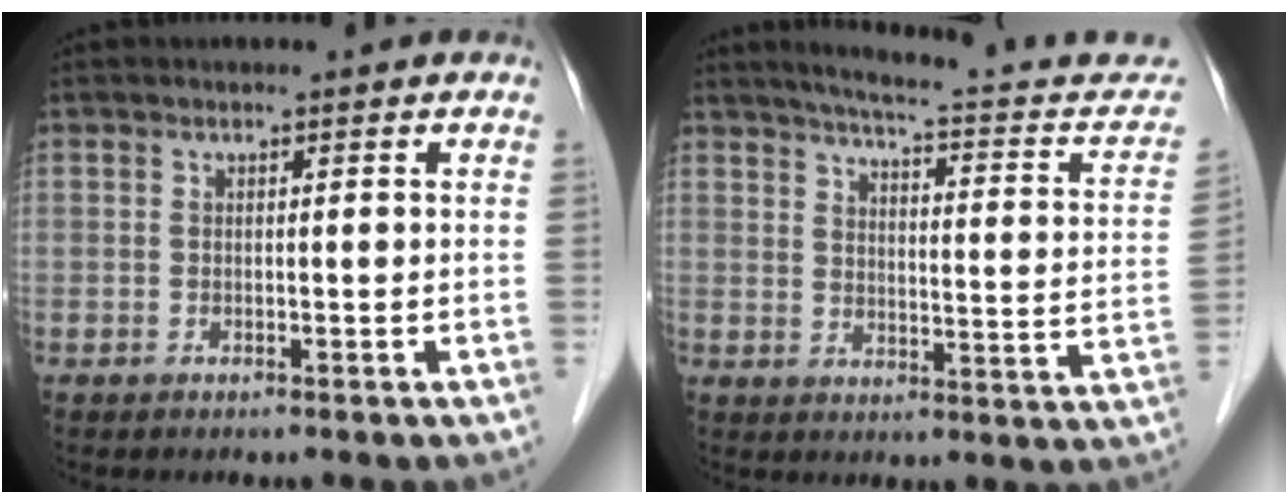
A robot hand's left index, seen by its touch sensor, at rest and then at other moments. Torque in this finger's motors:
{"motor_torque": [-0.83, -1.31, 0.08, 0.02]}